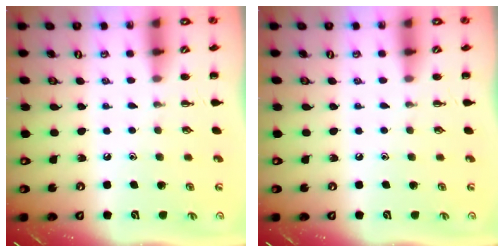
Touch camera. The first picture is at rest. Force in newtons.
{"total": 0.0}